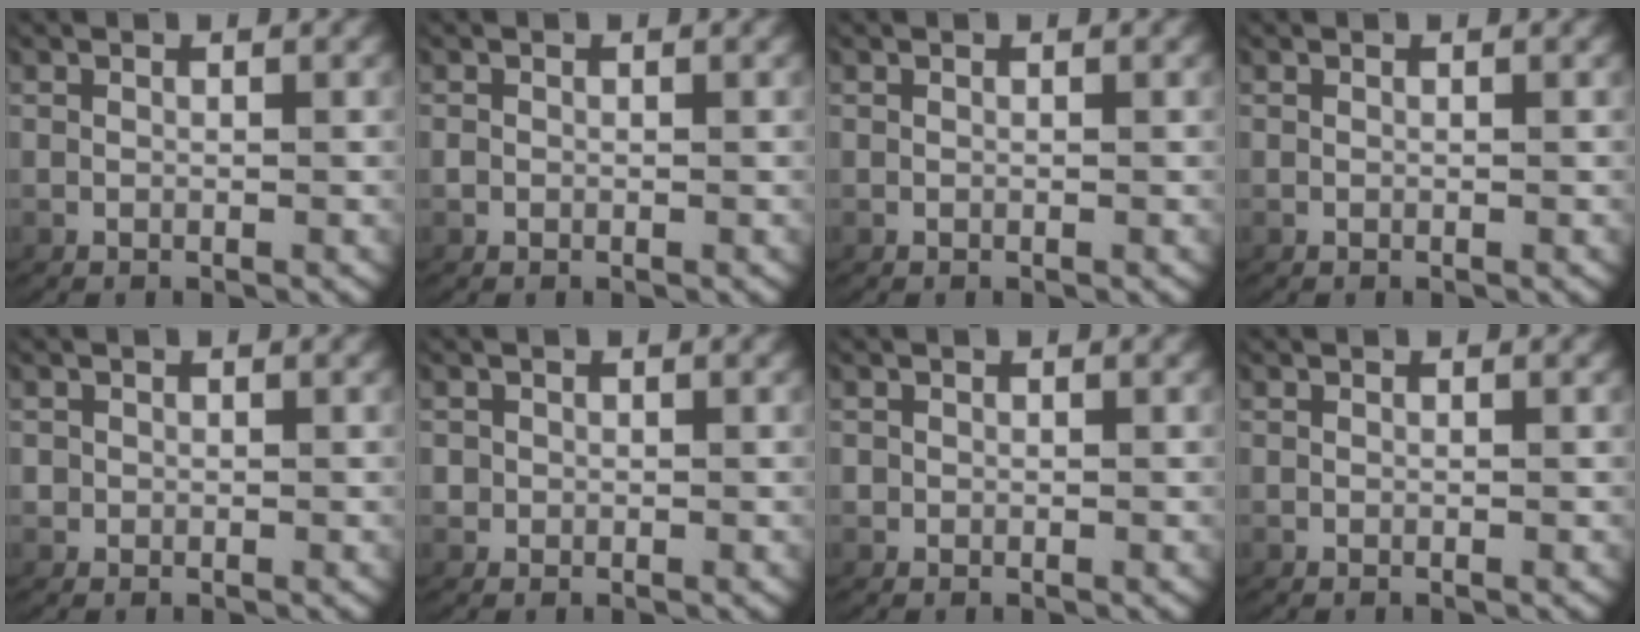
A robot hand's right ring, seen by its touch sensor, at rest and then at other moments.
{"total": 0.6, "force": [-0.2, 0.5, 0.2], "torque": [-0.013, -0.003, -0.001]}
{"total": 0.0}
{"total": 0.0}
{"total": 1.2, "force": [-0.1, 1.2, 0.2], "torque": [-0.014, -0.007, 0.002]}
{"total": 1.6, "force": [-0.1, 1.6, 0.3], "torque": [-0.016, -0.007, 0.001]}
{"total": 0.9, "force": [0.0, 0.9, 0.2], "torque": [-0.012, -0.006, 0.002]}
{"total": 0.0}